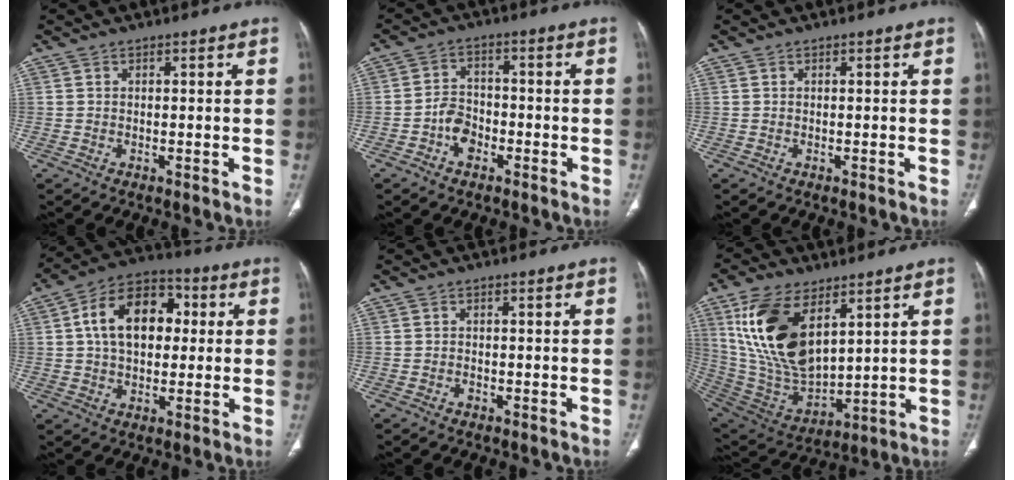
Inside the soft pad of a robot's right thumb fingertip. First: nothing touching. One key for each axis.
{"total": 5.1, "fx": -2.4, "fy": 3.6, "fz": 2.7, "tx": -0.032, "ty": 0.023, "tz": -0.049}
{"total": 0.0}
{"total": 15.2, "fx": 2.7, "fy": 9.9, "fz": 11.2, "tx": -0.158, "ty": 0.020, "tz": 0.035}
{"total": 0.6, "fx": -0.4, "fy": 0.3, "fz": 0.2, "tx": -0.003, "ty": 0.002, "tz": -0.009}
{"total": 20.1, "fx": 8.3, "fy": 10.4, "fz": 15.1, "tx": -0.273, "ty": -0.036, "tz": 0.173}